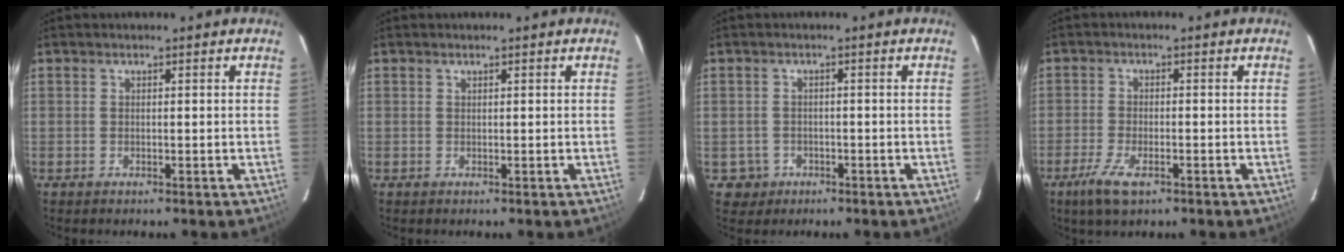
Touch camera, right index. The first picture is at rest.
{"total": 0.0}
{"total": 3.5, "force": [-1.1, 3.3, 0.2], "torque": [-0.012, 0.011, -0.011]}
{"total": 6.2, "force": [-3.8, 2.1, 4.4], "torque": [-0.112, -0.013, -0.070]}